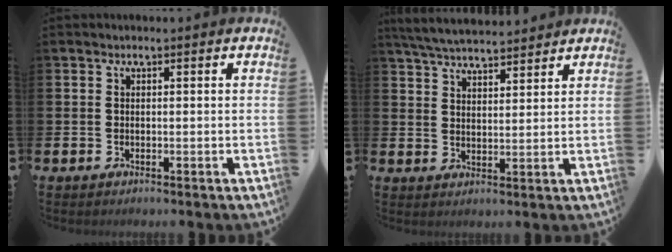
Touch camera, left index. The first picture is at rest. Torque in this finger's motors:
{"motor_torque": [0.29, -0.43, 0.64, 0.21]}